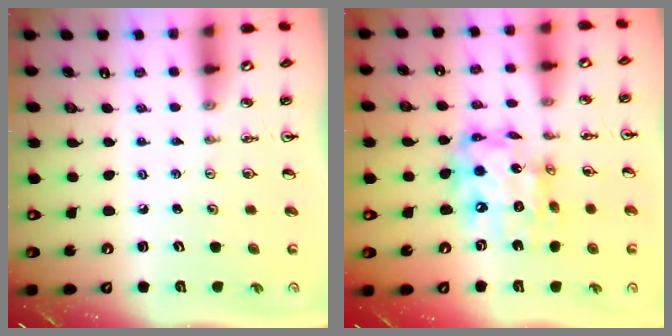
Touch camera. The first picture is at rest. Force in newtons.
{"total": 16.0, "press": 16.0, "slide": 1.3}